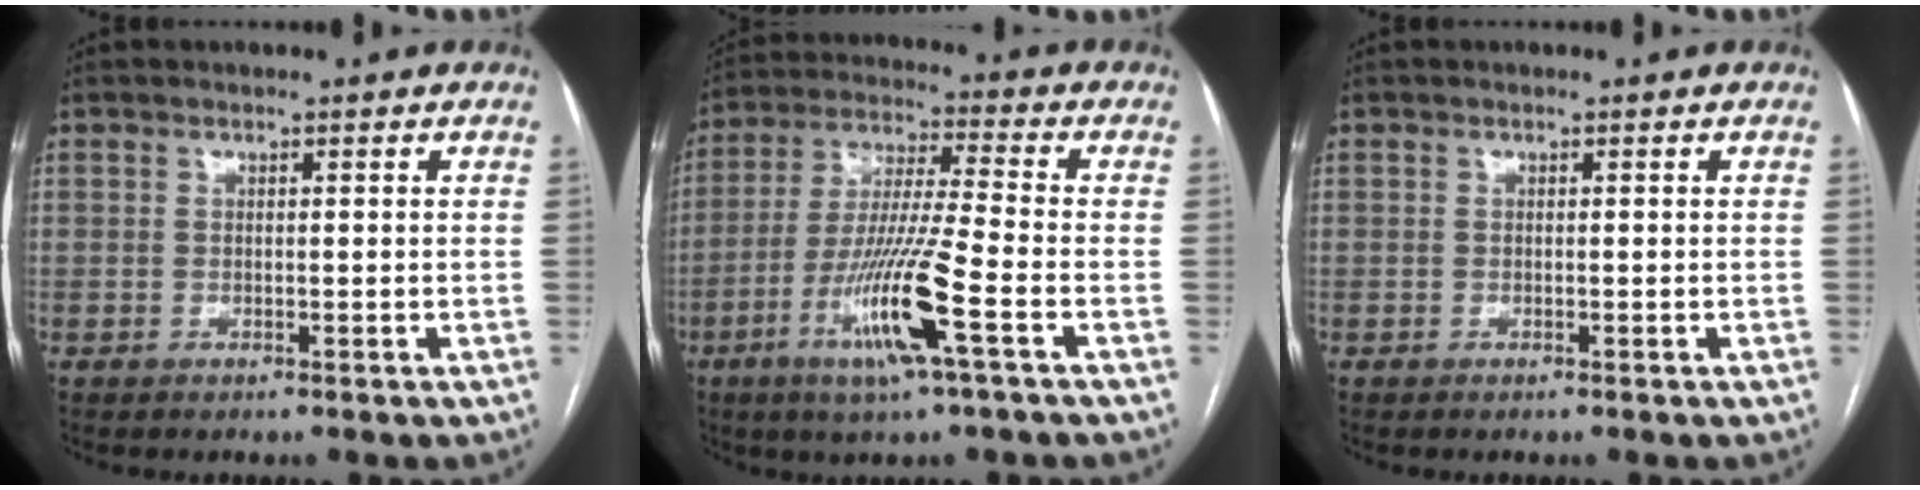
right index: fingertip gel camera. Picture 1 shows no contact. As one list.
[{"total": 13.4, "force": [-5.6, -0.3, 12.2], "torque": [-0.244, -0.018, -0.107]}, {"total": 0.0}]